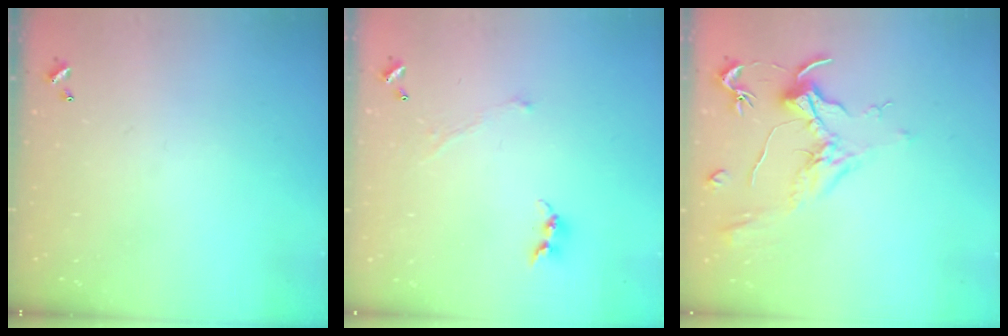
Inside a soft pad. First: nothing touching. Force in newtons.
{"total": 0.8, "press": 0.7, "slide": 0.3}
{"total": 1.9, "press": 1.7, "slide": 0.9}